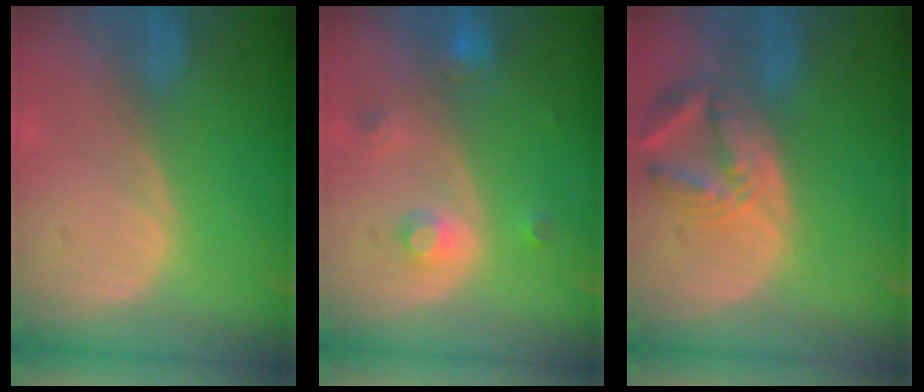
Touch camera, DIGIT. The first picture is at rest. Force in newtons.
{"total": 3.5, "press": 3.2, "slide": 1.5}
{"total": 7.0, "press": 6.4, "slide": 2.8}